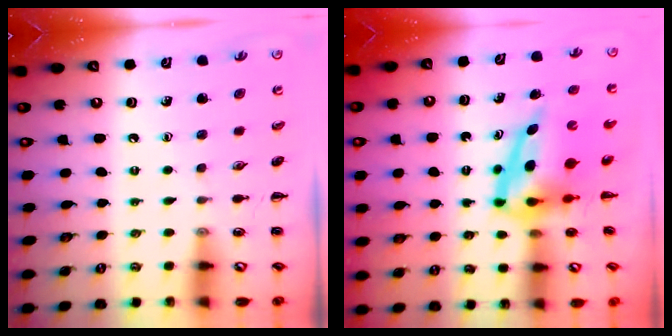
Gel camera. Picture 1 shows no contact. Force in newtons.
{"total": 7.9, "press": 7.5, "slide": 2.3}